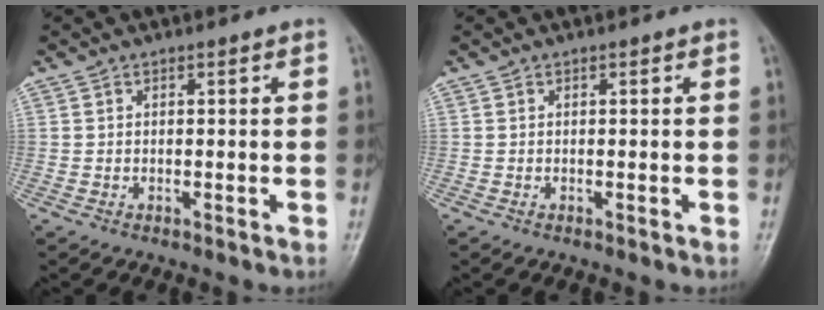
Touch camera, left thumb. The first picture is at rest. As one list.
[{"total": 0.0}]